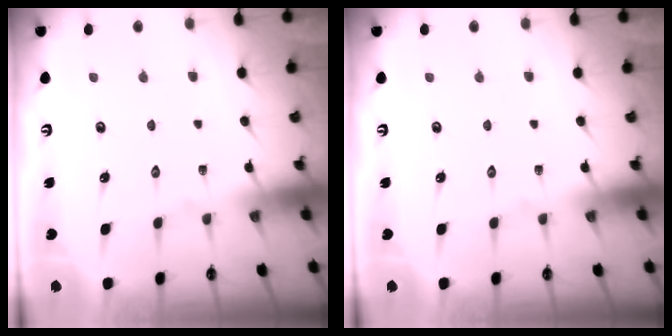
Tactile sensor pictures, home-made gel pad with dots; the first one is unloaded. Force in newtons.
{"total": 0.0}